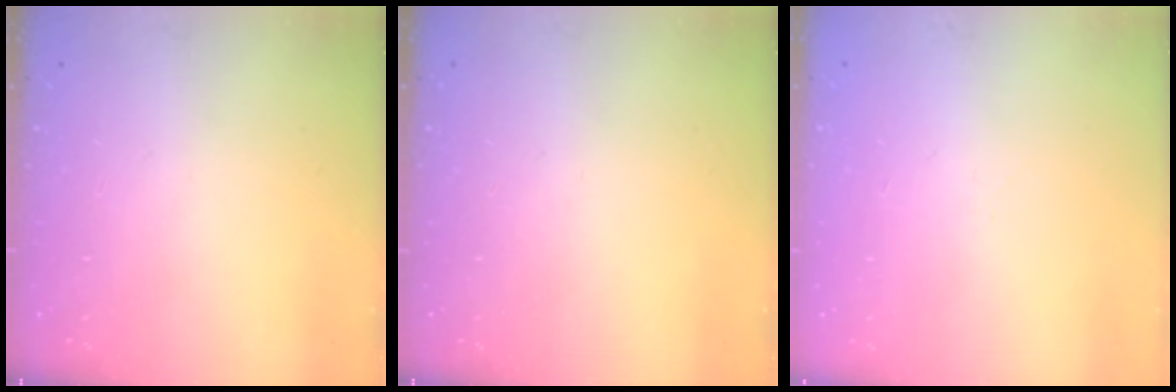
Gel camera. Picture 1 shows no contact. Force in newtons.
{"total": 0.0}
{"total": 2.0, "press": 1.9, "slide": 0.5}